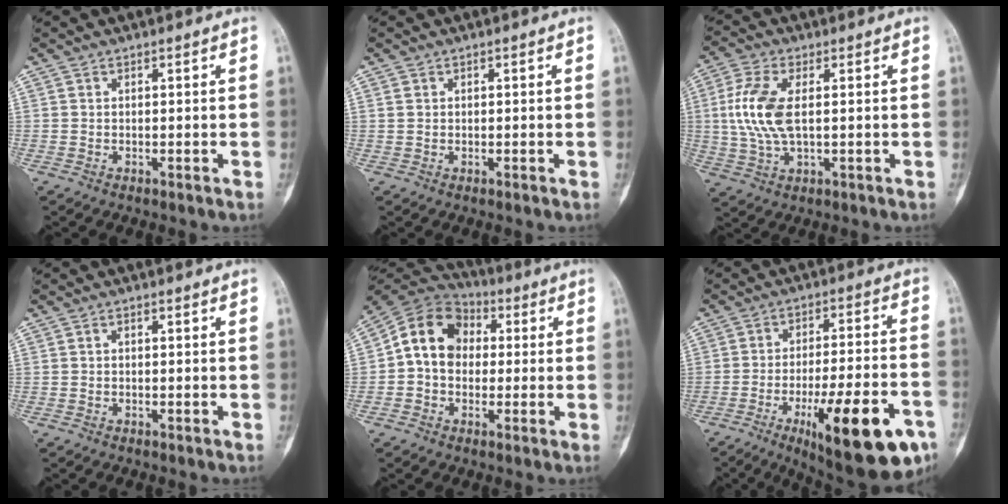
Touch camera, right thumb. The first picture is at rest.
{"total": 0.8, "force": [0.3, 0.6, 0.3], "torque": [-0.003, -0.002, 0.006]}
{"total": 9.9, "force": [1.0, 4.7, 8.7], "torque": [-0.205, -0.001, 0.021]}
{"total": 0.6, "force": [0.1, 0.4, 0.5], "torque": [-0.007, 0.001, -0.001]}
{"total": 12.6, "force": [1.1, 10.1, 7.4], "torque": [-0.108, 0.031, 0.006]}
{"total": 22.5, "force": [-10.2, 6.4, 18.9], "torque": [-0.236, 0.038, -0.140]}